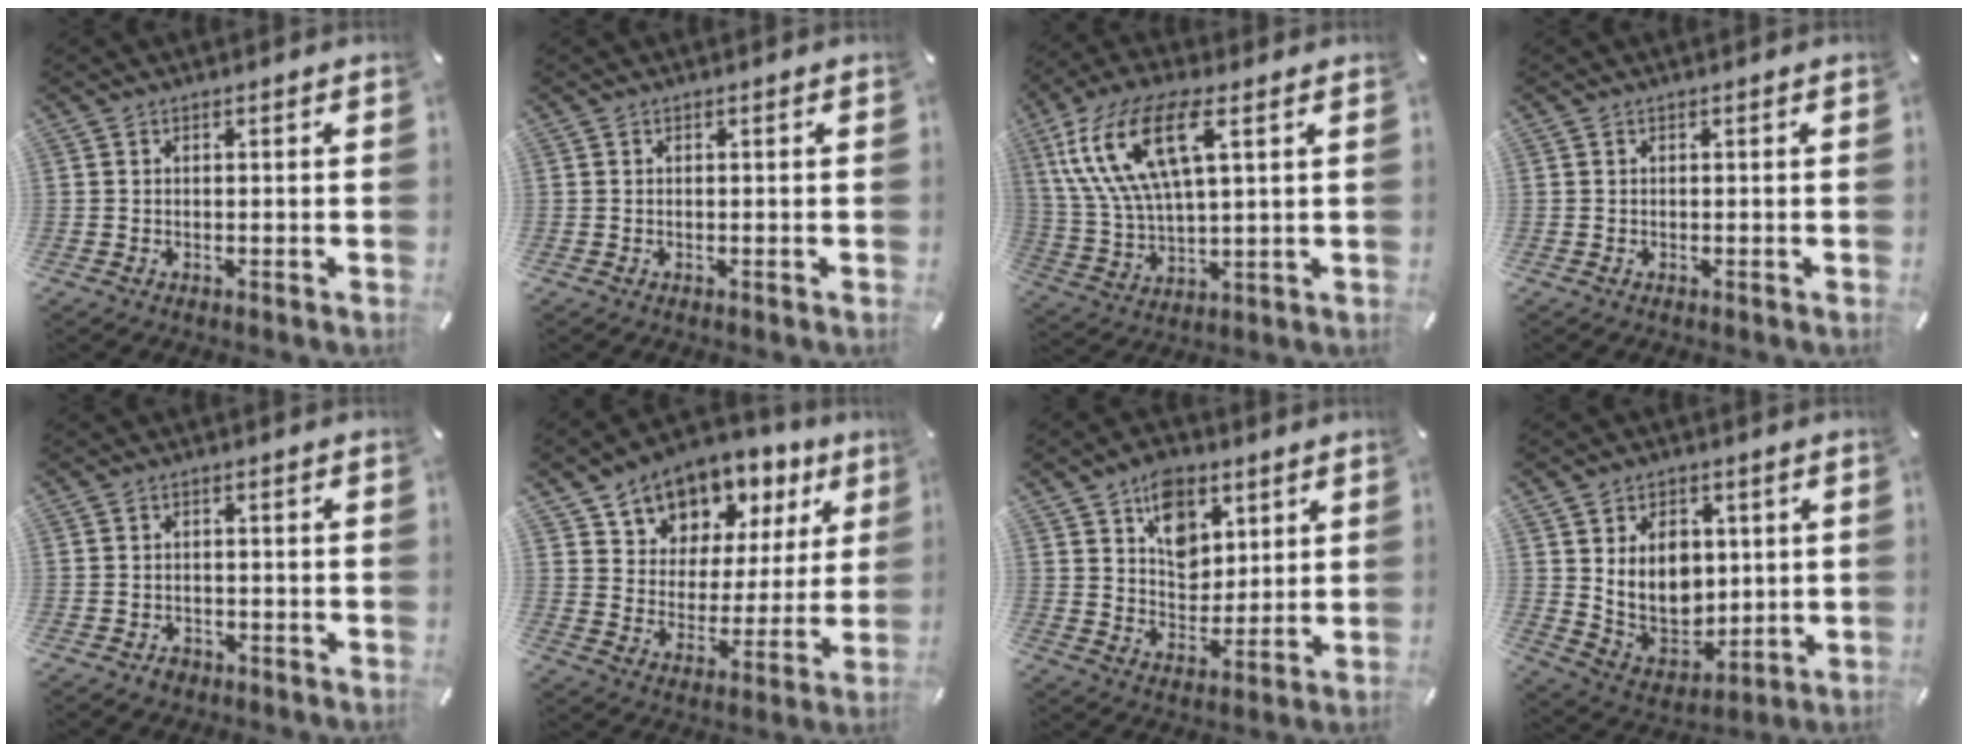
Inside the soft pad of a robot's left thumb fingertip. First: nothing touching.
{"total": 0.0}
{"total": 16.4, "force": [7.4, 6.6, 13.0], "torque": [-0.302, -0.010, 0.125]}
{"total": 0.0}
{"total": 2.0, "force": [-1.2, 1.5, 0.7], "torque": [-0.012, 0.006, -0.025]}
{"total": 9.9, "force": [7.7, 6.2, 0.9], "torque": [-0.033, -0.073, 0.136]}
{"total": 10.6, "force": [5.5, 7.9, 4.5], "torque": [-0.060, -0.026, 0.099]}
{"total": 12.3, "force": [3.2, 9.8, 6.7], "torque": [-0.127, -0.020, 0.064]}